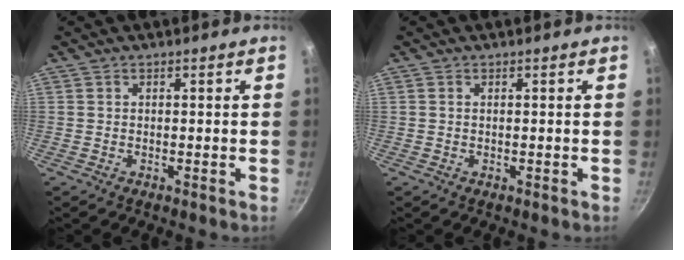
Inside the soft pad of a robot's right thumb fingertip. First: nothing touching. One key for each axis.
{"total": 0.0}